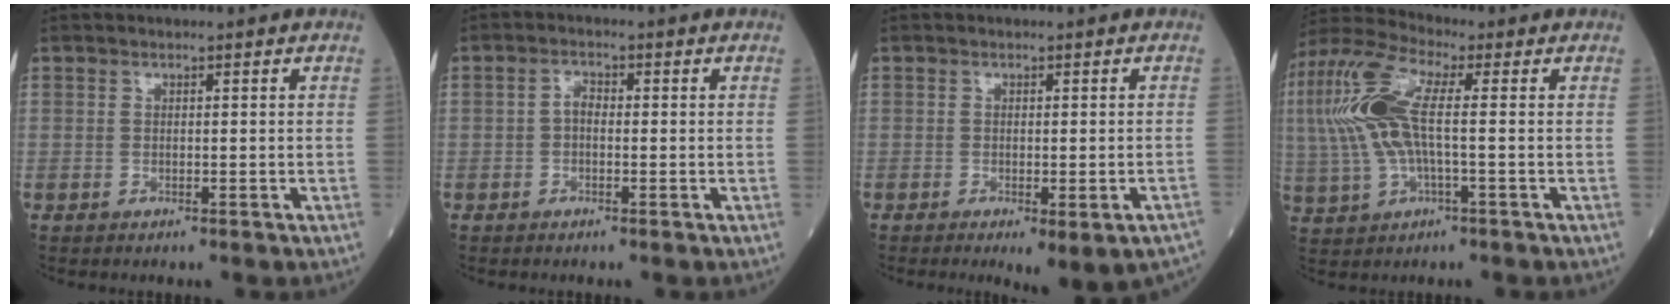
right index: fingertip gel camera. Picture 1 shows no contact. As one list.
[{"total": 1.7, "force": [-0.3, 0.9, 1.4], "torque": [-0.019, 0.005, -0.009]}, {"total": 6.7, "force": [-4.5, 1.5, 4.8], "torque": [-0.044, -0.008, -0.061]}, {"total": 11.8, "force": [0.9, 3.2, 11.3], "torque": [-0.272, 0.022, 0.012]}]